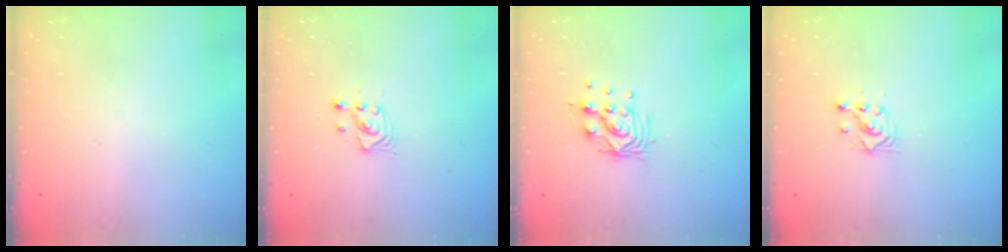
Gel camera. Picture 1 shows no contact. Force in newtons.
{"total": 3.2, "press": 3.2, "slide": 0.4}
{"total": 9.2, "press": 9.2, "slide": 0.5}
{"total": 2.3, "press": 2.3, "slide": 0.2}